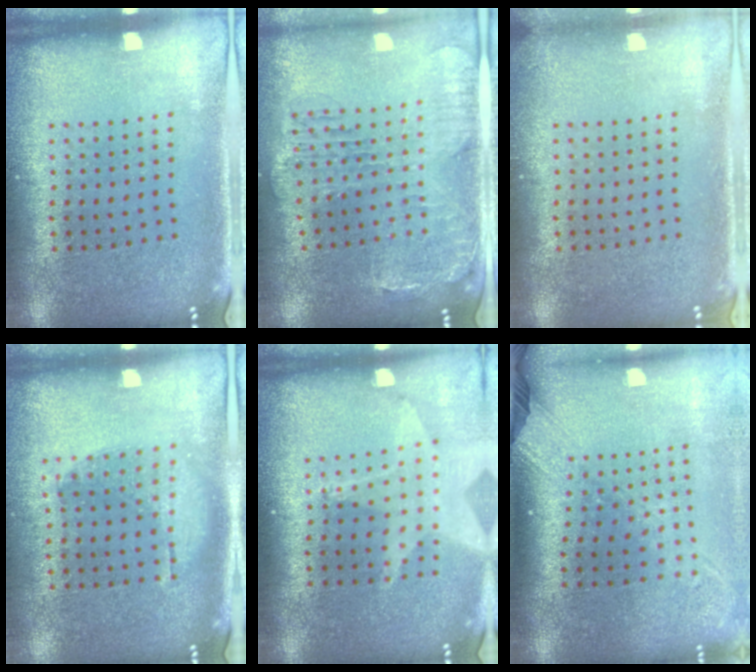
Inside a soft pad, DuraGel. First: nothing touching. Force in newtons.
{"total": 1.5, "press": 1.4, "slide": 0.4}
{"total": 0.6, "press": 0.6, "slide": 0.0}
{"total": 1.1, "press": 0.9, "slide": 0.5}
{"total": 1.7, "press": 1.5, "slide": 0.7}
{"total": 2.5, "press": 1.9, "slide": 1.7}